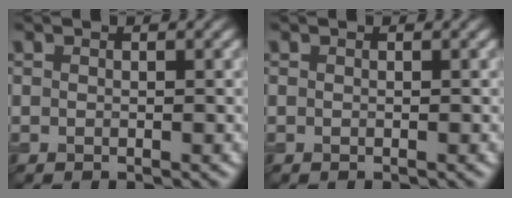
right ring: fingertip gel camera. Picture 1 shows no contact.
{"total": 0.0}